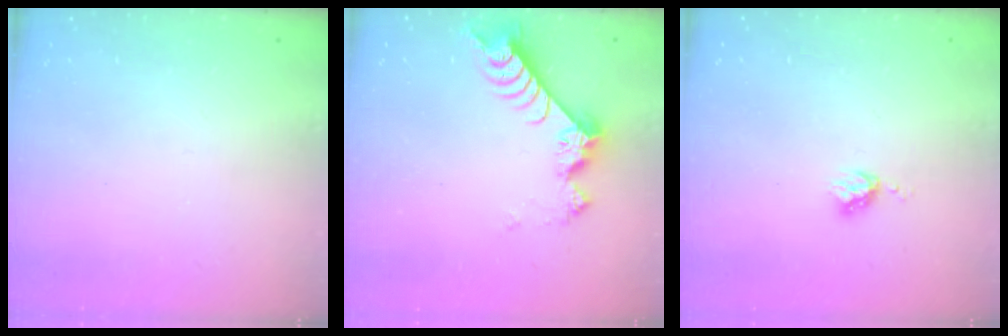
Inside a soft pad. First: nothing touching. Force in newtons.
{"total": 9.0, "press": 9.0, "slide": 1.0}
{"total": 3.7, "press": 3.7, "slide": 0.5}